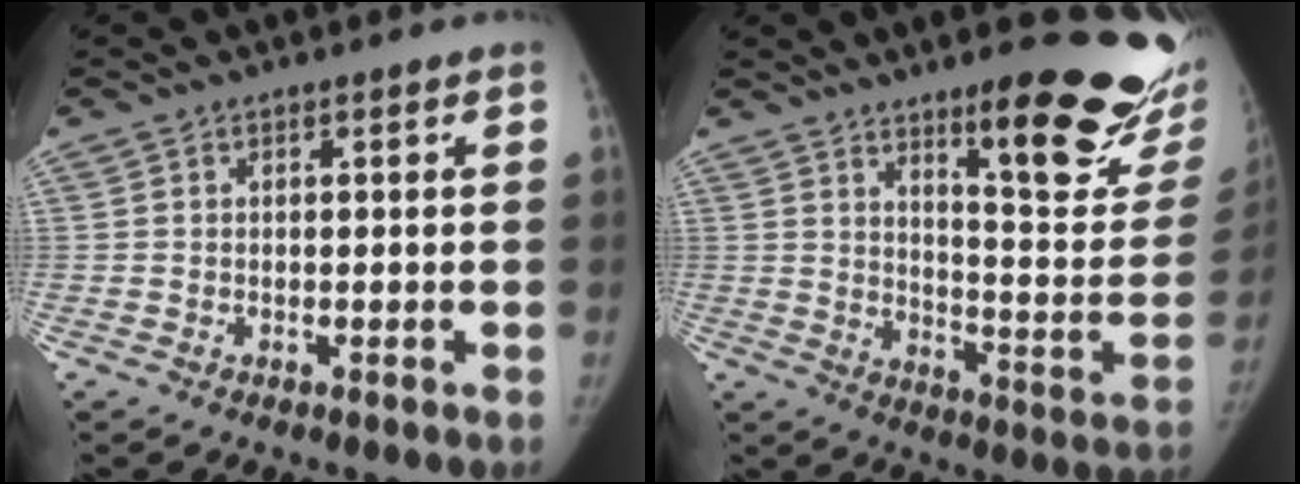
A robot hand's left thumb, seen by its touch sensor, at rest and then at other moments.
{"total": 22.1, "force": [14.2, 4.8, 16.2], "torque": [-0.174, -0.107, 0.205]}